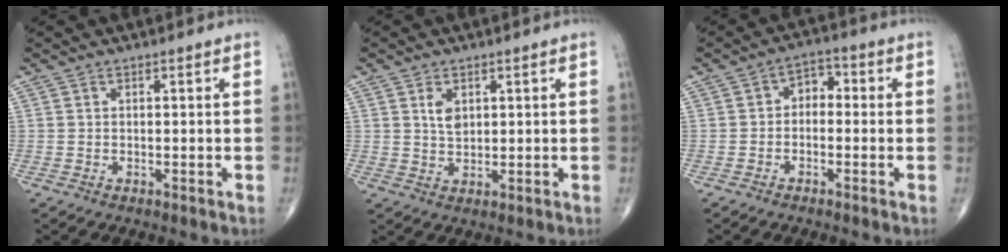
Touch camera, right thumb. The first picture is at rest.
{"total": 3.5, "force": [1.3, 2.2, 2.4], "torque": [-0.034, -0.008, 0.026]}
{"total": 4.2, "force": [-0.4, 3.0, 2.9], "torque": [-0.024, 0.024, -0.022]}